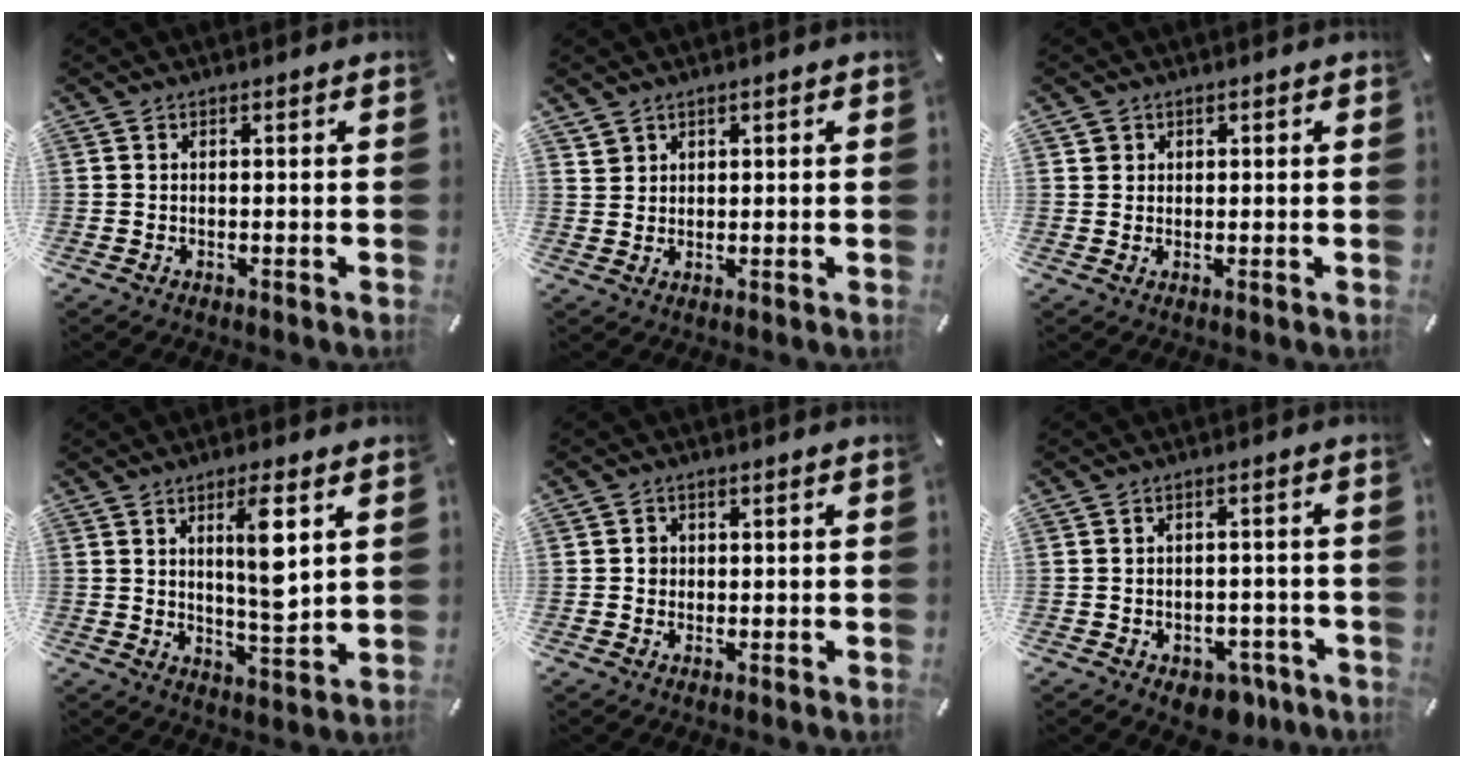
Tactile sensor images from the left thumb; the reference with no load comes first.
{"total": 2.4, "force": [1.5, 1.9, -0.1], "torque": [-0.003, 0.000, 0.029]}
{"total": 1.7, "force": [0.5, 1.6, 0.2], "torque": [0.003, 0.001, 0.006]}
{"total": 9.8, "force": [3.2, 2.1, 9.0], "torque": [-0.145, -0.012, 0.047]}
{"total": 1.9, "force": [-0.2, 1.8, 0.5], "torque": [-0.004, 0.003, -0.008]}
{"total": 5.7, "force": [-3.3, 3.6, 2.9], "torque": [-0.046, 0.022, -0.056]}